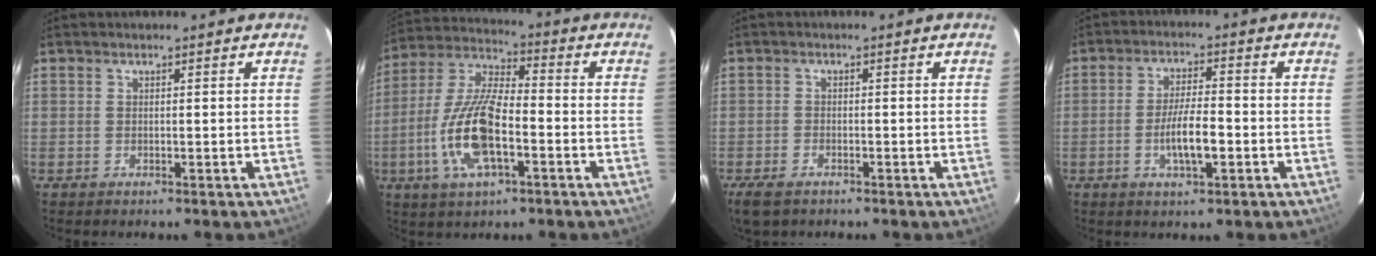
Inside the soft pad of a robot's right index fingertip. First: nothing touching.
{"total": 15.6, "force": [-4.9, 5.5, 13.8], "torque": [-0.291, -0.008, -0.098]}
{"total": 5.0, "force": [-3.3, 2.8, 2.4], "torque": [-0.064, -0.011, -0.062]}
{"total": 6.8, "force": [-2.2, 1.6, 6.2], "torque": [-0.120, -0.003, -0.036]}